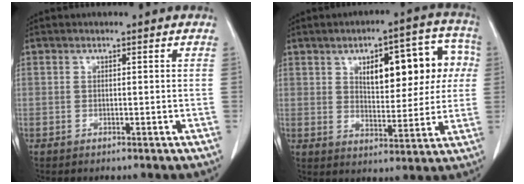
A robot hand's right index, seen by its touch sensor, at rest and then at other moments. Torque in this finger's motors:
{"motor_torque": [0.42, 0.22, 0.51, 0.06]}